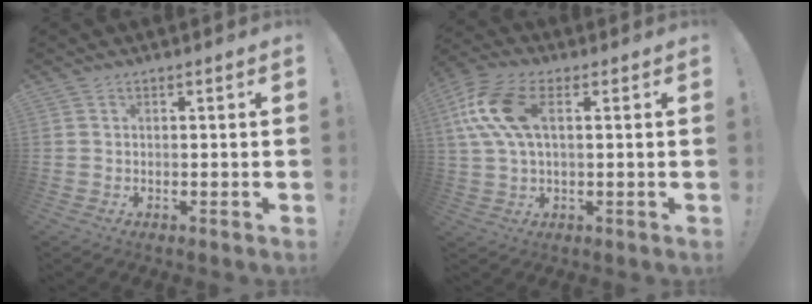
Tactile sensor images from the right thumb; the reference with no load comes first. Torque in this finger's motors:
{"motor_torque": [1.28, 1.28, 0.46, -0.02, 0.13]}